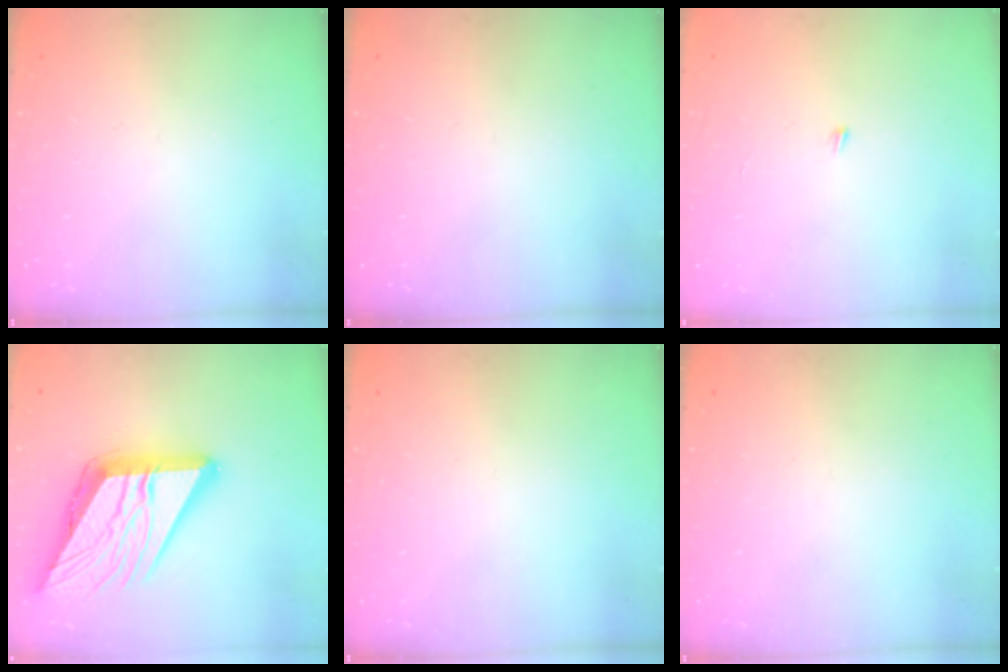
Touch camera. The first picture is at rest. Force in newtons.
{"total": 0.0}
{"total": 3.3, "press": 3.3, "slide": 0.2}
{"total": 24.2, "press": 24.1, "slide": 2.8}
{"total": 0.0}
{"total": 0.0}